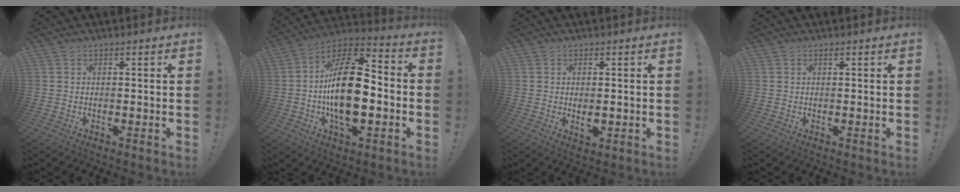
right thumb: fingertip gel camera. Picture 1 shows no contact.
{"total": 22.0, "force": [-2.8, 11.2, 18.8], "torque": [-0.327, 0.014, -0.048]}
{"total": 2.8, "force": [0.0, 1.4, 2.5], "torque": [-0.026, -0.004, 0.000]}
{"total": 0.0}